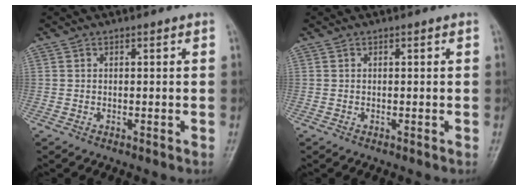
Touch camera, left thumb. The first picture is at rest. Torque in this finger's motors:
{"motor_torque": [0.00, 0.00, 0.01, 0.00, 0.00]}